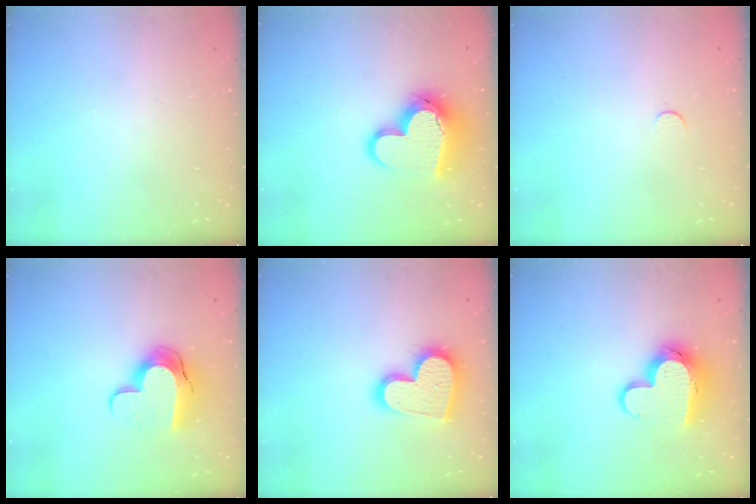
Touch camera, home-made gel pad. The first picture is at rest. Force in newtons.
{"total": 15.9, "press": 15.7, "slide": 2.2}
{"total": 3.5, "press": 3.5, "slide": 0.4}
{"total": 12.7, "press": 12.7, "slide": 0.9}
{"total": 17.9, "press": 17.9, "slide": 1.4}
{"total": 13.1, "press": 13.0, "slide": 1.3}